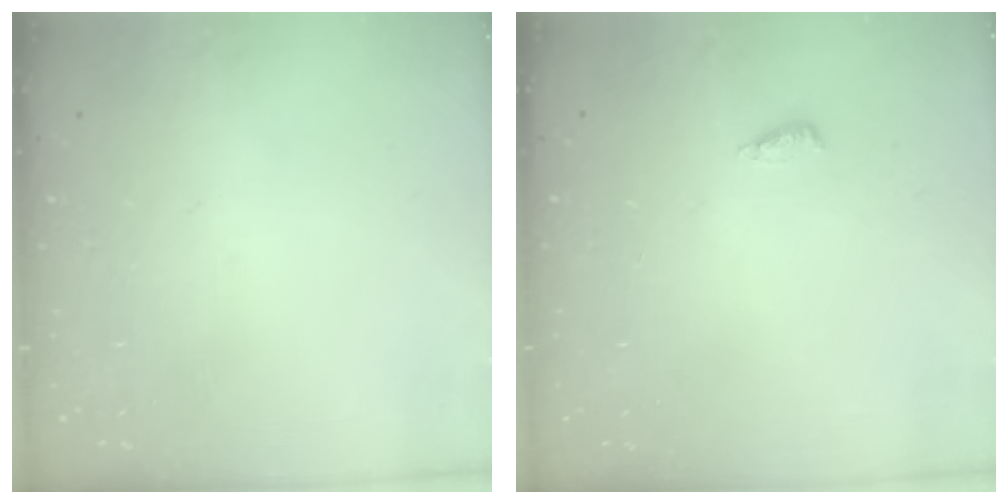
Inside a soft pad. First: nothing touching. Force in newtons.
{"total": 3.8, "press": 3.6, "slide": 1.2}